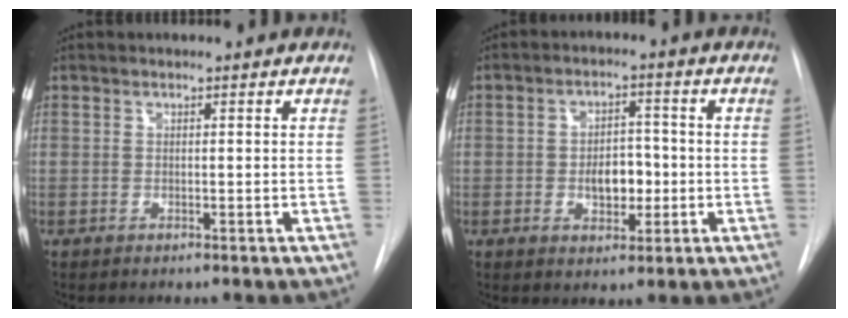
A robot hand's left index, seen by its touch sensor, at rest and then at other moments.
{"total": 5.6, "force": [-1.3, 3.3, 4.3], "torque": [-0.065, 0.005, -0.018]}